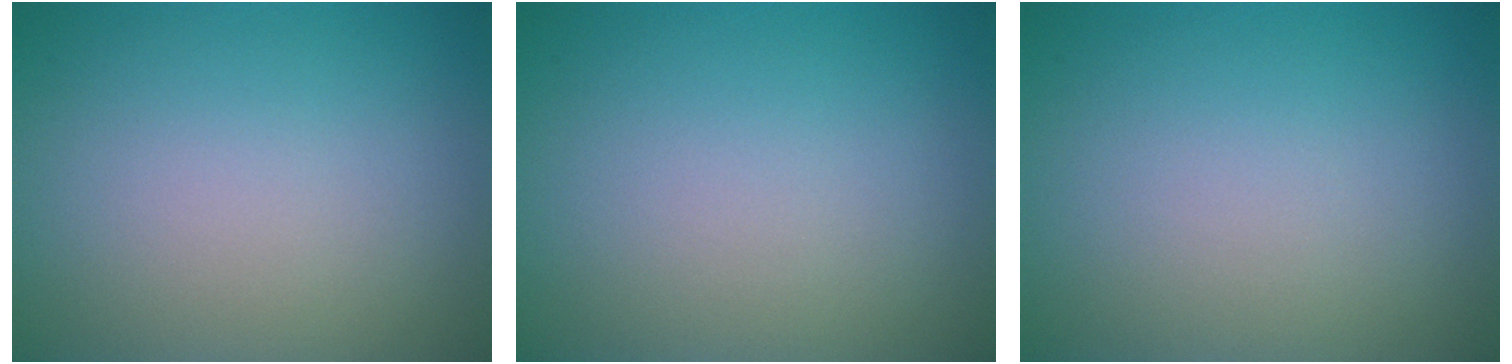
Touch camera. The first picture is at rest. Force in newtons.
{"total": 0.0}
{"total": 0.0}